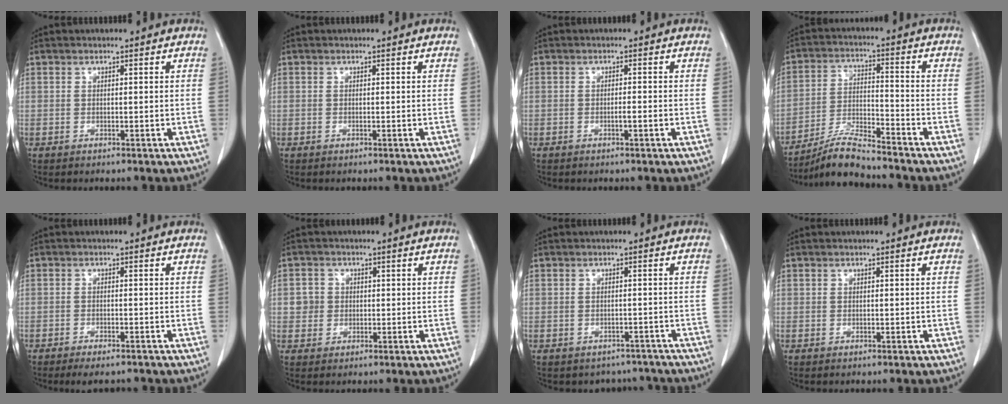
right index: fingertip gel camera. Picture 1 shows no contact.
{"total": 0.0}
{"total": 1.1, "force": [-0.5, 0.0, 1.0], "torque": [-0.017, 0.002, -0.006]}
{"total": 8.1, "force": [-7.5, -0.2, 3.0], "torque": [-0.063, -0.010, -0.138]}
{"total": 4.7, "force": [-4.0, 1.2, 2.1], "torque": [-0.022, -0.006, -0.058]}
{"total": 2.7, "force": [0.3, 2.6, 0.3], "torque": [0.004, 0.010, 0.007]}
{"total": 4.8, "force": [-4.1, 2.5, -0.4], "torque": [0.014, 0.018, -0.046]}
{"total": 0.0}